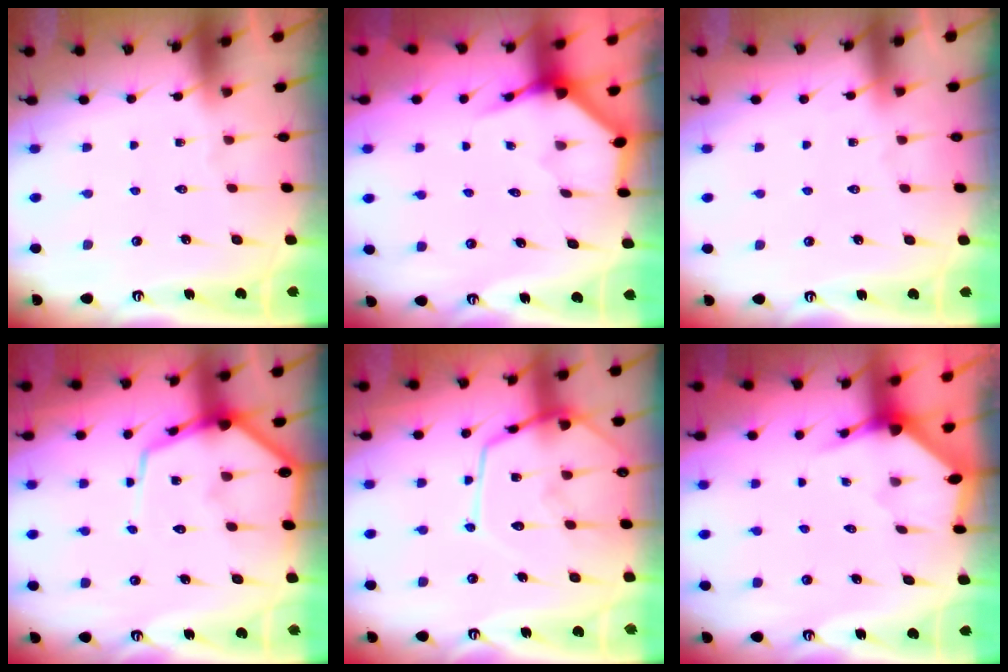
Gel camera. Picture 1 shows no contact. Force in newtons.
{"total": 3.9, "press": 3.9, "slide": 0.3}
{"total": 2.2, "press": 2.2, "slide": 0.3}
{"total": 12.1, "press": 12.0, "slide": 1.3}
{"total": 14.1, "press": 14.1, "slide": 1.3}
{"total": 3.0, "press": 3.0, "slide": 0.3}